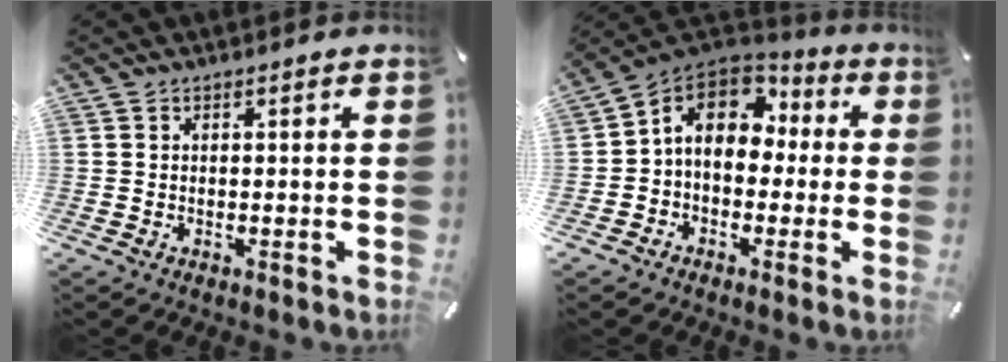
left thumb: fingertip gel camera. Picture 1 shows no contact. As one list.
[{"total": 11.0, "force": [1.4, 8.7, 6.5], "torque": [-0.136, 0.014, 0.025]}]